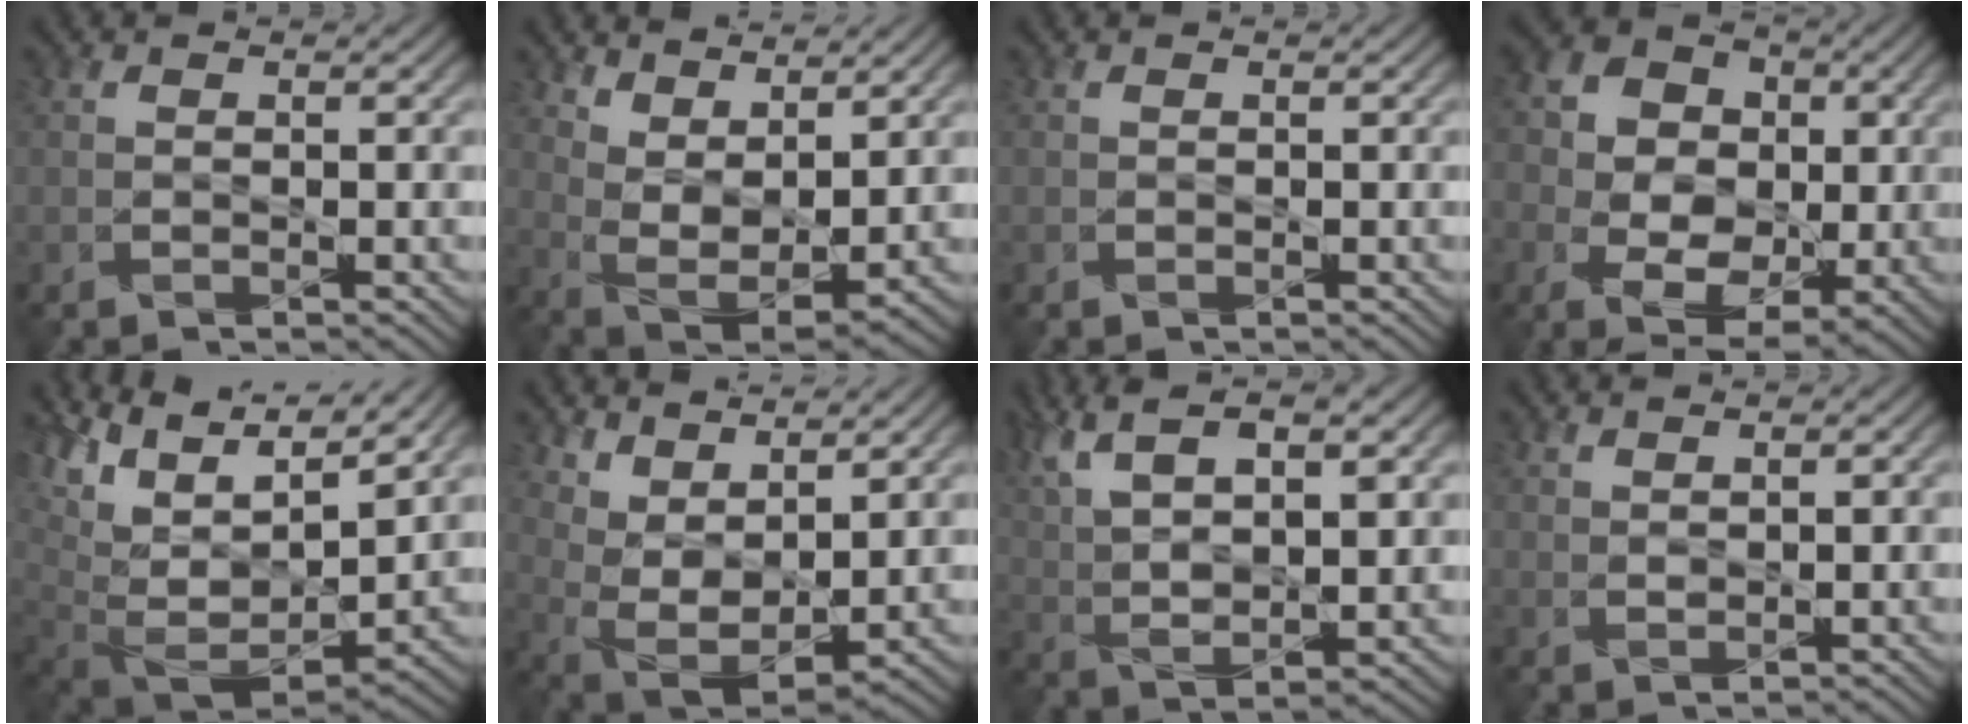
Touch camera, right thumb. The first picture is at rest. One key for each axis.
{"total": 6.8, "fx": 5.1, "fy": 2.3, "fz": 3.9, "tx": -0.087, "ty": -0.006, "tz": 0.099}
{"total": 0.0}
{"total": 9.6, "fx": -0.3, "fy": 7.8, "fz": 5.7, "tx": -0.129, "ty": -0.011, "tz": -0.005}
{"total": 14.7, "fx": 7.2, "fy": 7.0, "fz": 10.7, "tx": -0.231, "ty": 0.018, "tz": 0.144}
{"total": 8.0, "fx": 5.8, "fy": 2.7, "fz": 4.8, "tx": -0.118, "ty": -0.004, "tz": 0.110}
{"total": 12.4, "fx": 6.9, "fy": 4.5, "fz": 9.3, "tx": -0.214, "ty": 0.009, "tz": 0.120}
{"total": 0.9, "fx": 0.9, "fy": 0.0, "fz": 0.3, "tx": -0.008, "ty": -0.005, "tz": 0.020}